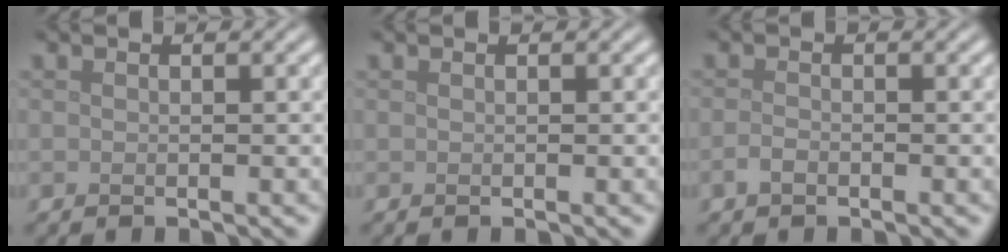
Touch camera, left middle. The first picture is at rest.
{"total": 0.0}
{"total": 1.0, "force": [-0.6, 0.5, 0.6], "torque": [-0.014, -0.001, -0.014]}